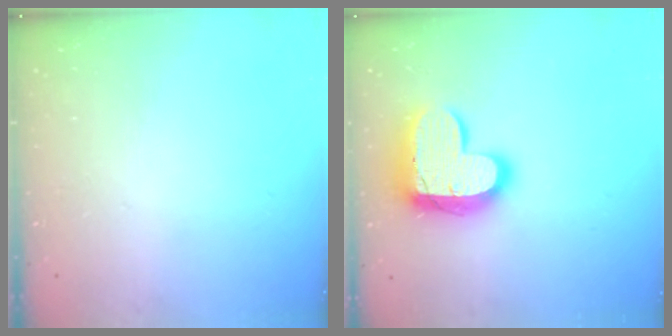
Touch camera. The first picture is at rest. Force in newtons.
{"total": 18.5, "press": 18.5, "slide": 1.4}